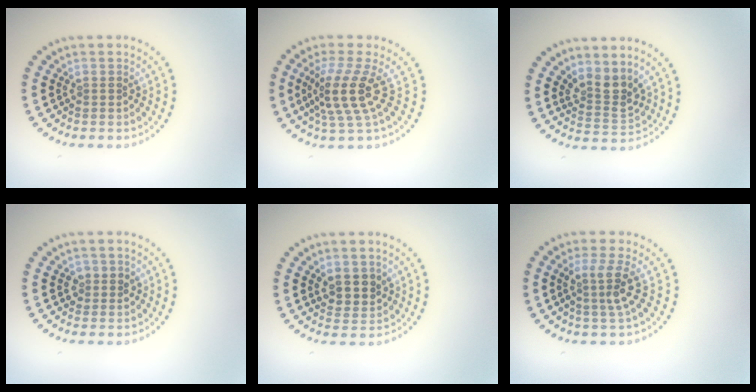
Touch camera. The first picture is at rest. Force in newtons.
{"total": 4.1, "press": 3.0, "slide": 2.8}
{"total": 2.8, "press": 2.1, "slide": 1.8}
{"total": 1.3, "press": 1.3, "slide": 0.4}
{"total": 2.5, "press": 2.3, "slide": 1.0}
{"total": 2.7, "press": 2.0, "slide": 1.9}